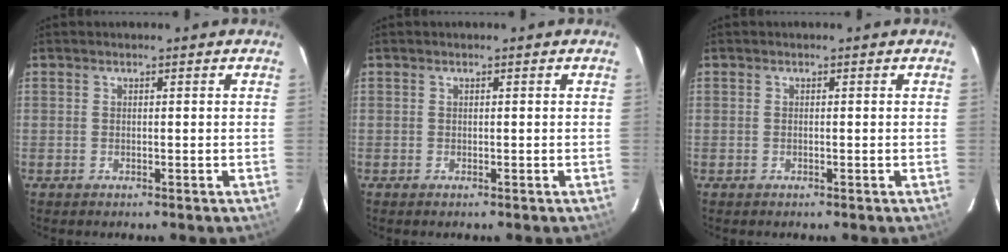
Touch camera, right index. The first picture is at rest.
{"total": 0.0}
{"total": 0.0}